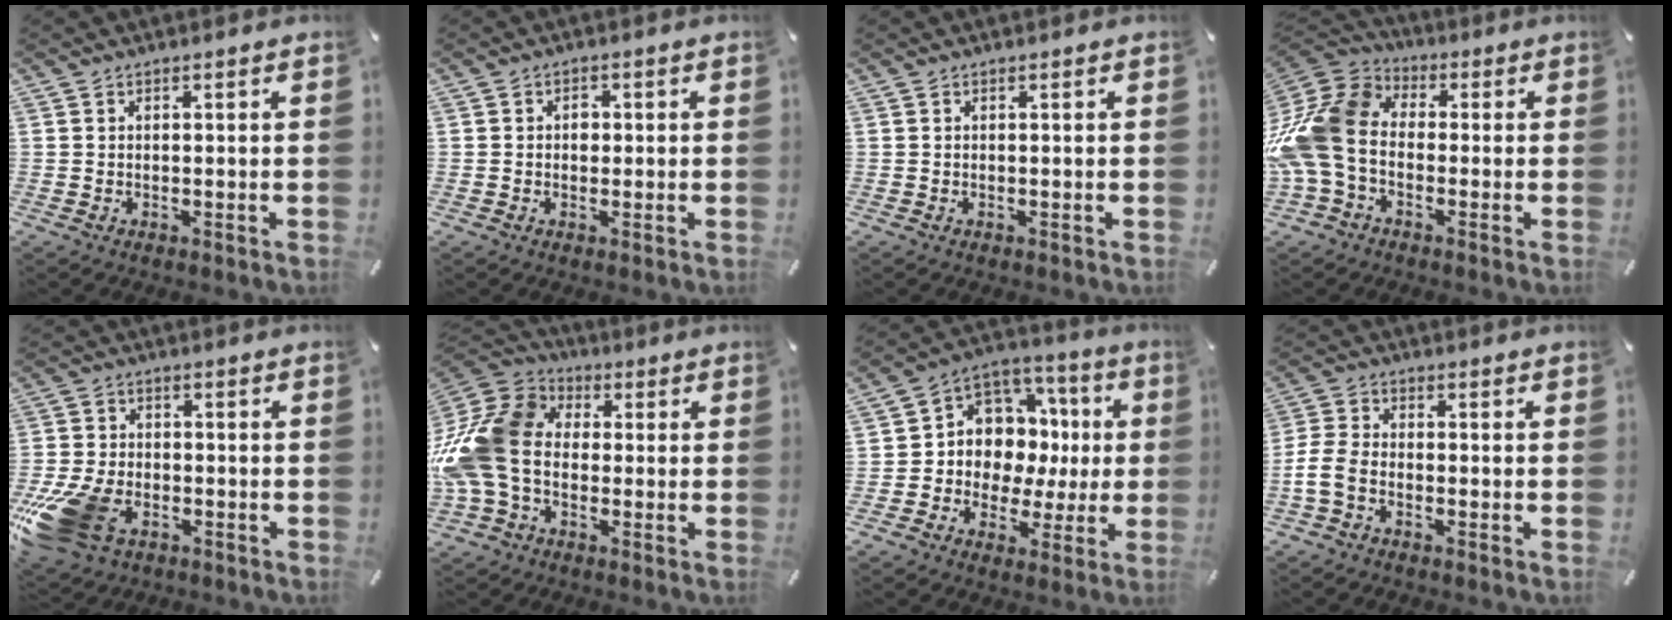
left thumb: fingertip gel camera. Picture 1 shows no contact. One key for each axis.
{"total": 2.3, "fx": 0.0, "fy": 1.8, "fz": 1.4, "tx": -0.013, "ty": -0.001, "tz": -0.007}
{"total": 0.0}
{"total": 15.7, "fx": -2.8, "fy": 11.9, "fz": 9.8, "tx": -0.222, "ty": 0.023, "tz": -0.055}
{"total": 15.8, "fx": -7.1, "fy": 10.2, "fz": 9.8, "tx": -0.199, "ty": 0.032, "tz": -0.118}
{"total": 17.7, "fx": -2.0, "fy": 13.9, "fz": 10.6, "tx": -0.241, "ty": 0.023, "tz": -0.035}
{"total": 10.4, "fx": 1.0, "fy": 10.0, "fz": 2.4, "tx": -0.042, "ty": -0.029, "tz": 0.030}
{"total": 5.6, "fx": -2.9, "fy": 3.4, "fz": 3.3, "tx": -0.078, "ty": 0.010, "tz": -0.056}